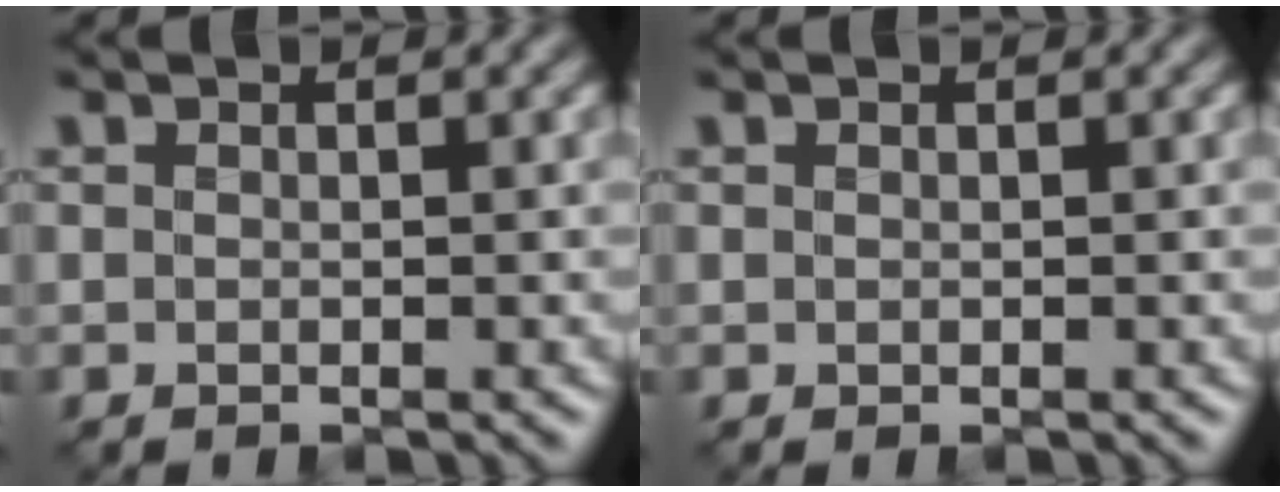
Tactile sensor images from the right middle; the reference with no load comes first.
{"total": 0.0}